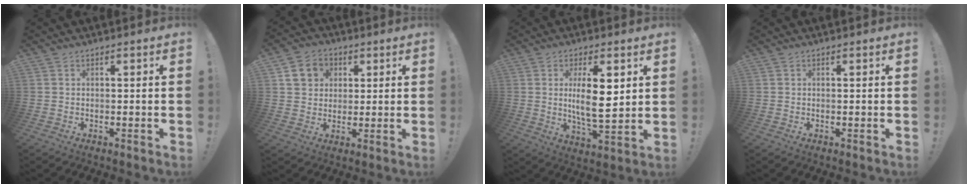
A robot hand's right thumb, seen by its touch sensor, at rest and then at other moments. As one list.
[{"total": 9.6, "force": [3.3, 8.2, 3.6], "torque": [-0.057, -0.003, 0.071]}, {"total": 11.8, "force": [2.1, 3.7, 11.0], "torque": [-0.197, -0.012, 0.029]}, {"total": 0.0}]